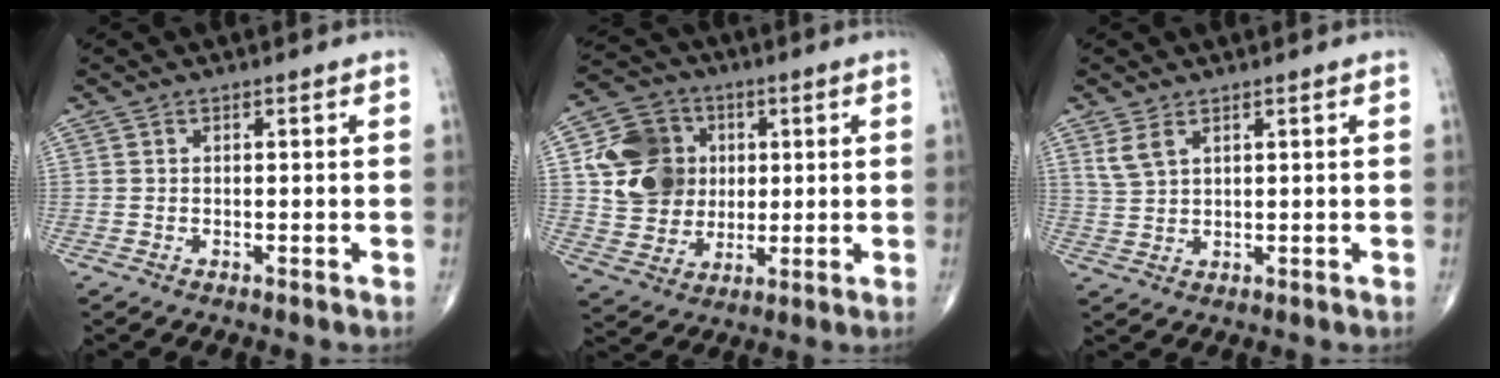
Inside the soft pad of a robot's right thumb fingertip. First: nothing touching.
{"total": 14.4, "force": [2.5, 12.3, 7.1], "torque": [-0.097, 0.001, 0.050]}
{"total": 3.5, "force": [2.1, 1.6, 2.2], "torque": [-0.049, -0.003, 0.052]}